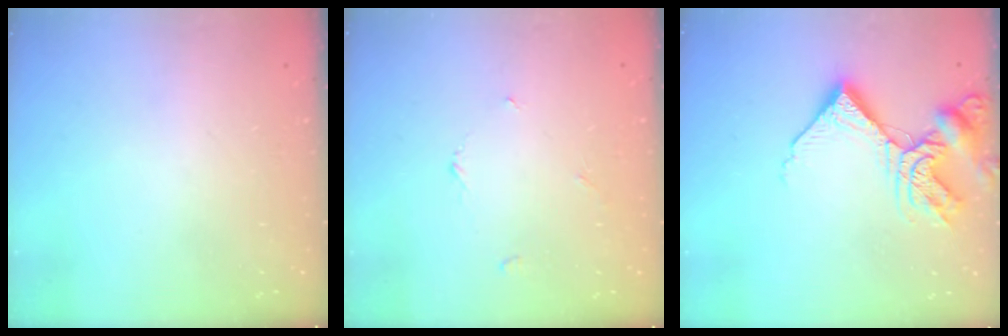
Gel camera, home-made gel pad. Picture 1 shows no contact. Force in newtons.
{"total": 3.0, "press": 2.9, "slide": 0.4}
{"total": 11.7, "press": 11.6, "slide": 1.4}